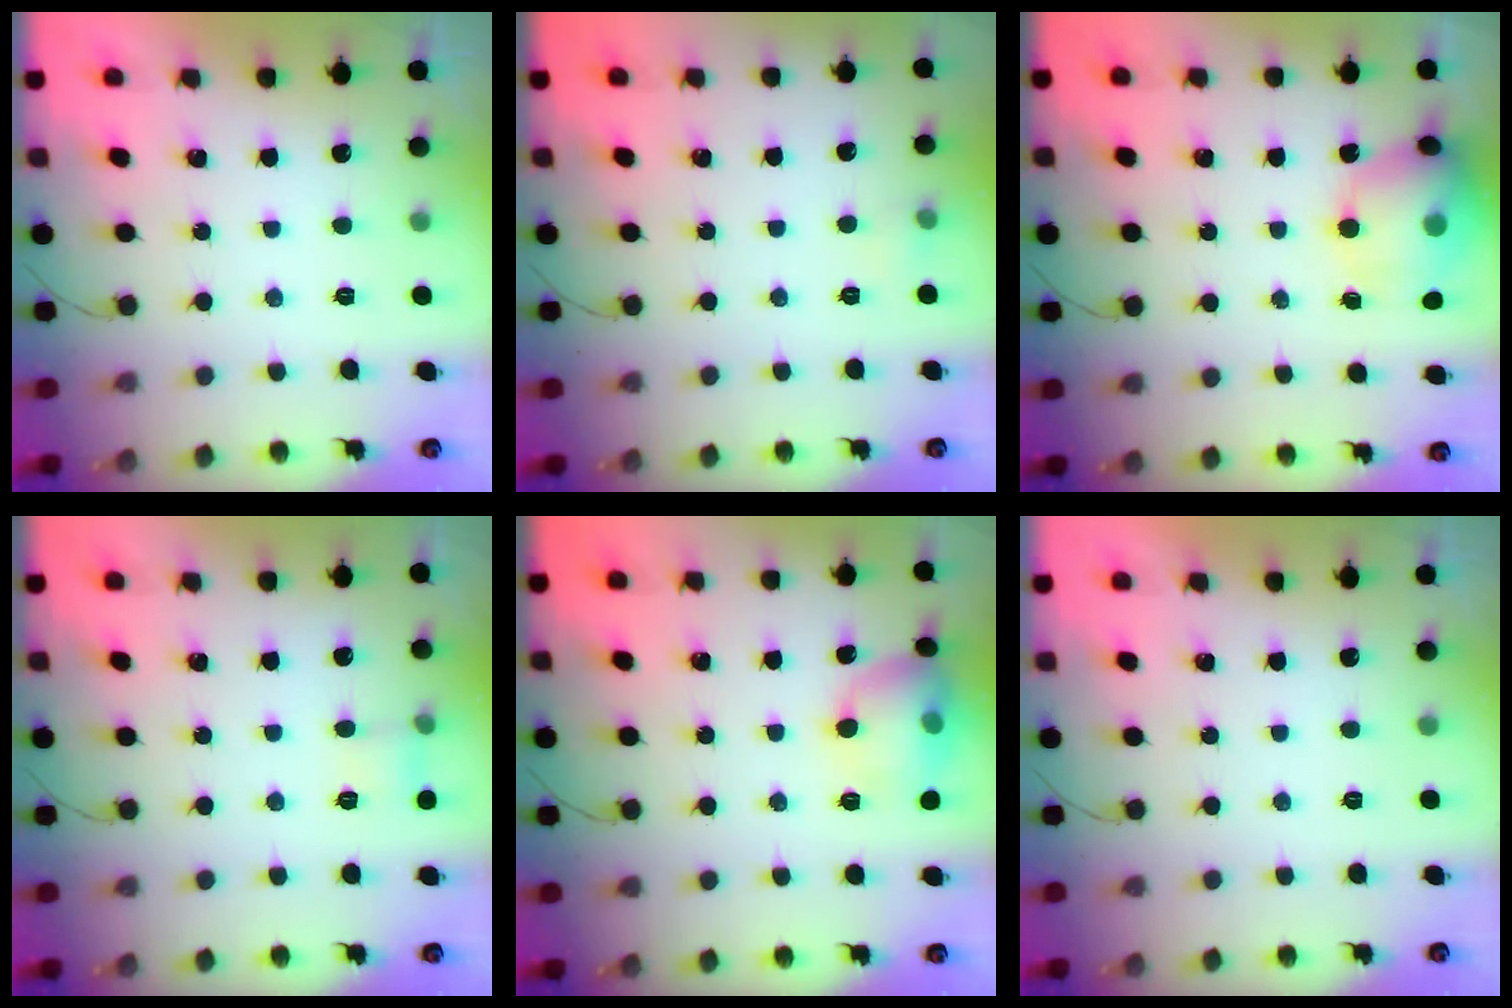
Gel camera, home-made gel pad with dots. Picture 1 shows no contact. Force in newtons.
{"total": 4.0, "press": 3.6, "slide": 1.7}
{"total": 16.4, "press": 16.1, "slide": 3.0}
{"total": 5.0, "press": 4.8, "slide": 1.3}
{"total": 15.6, "press": 13.8, "slide": 7.4}
{"total": 0.0}